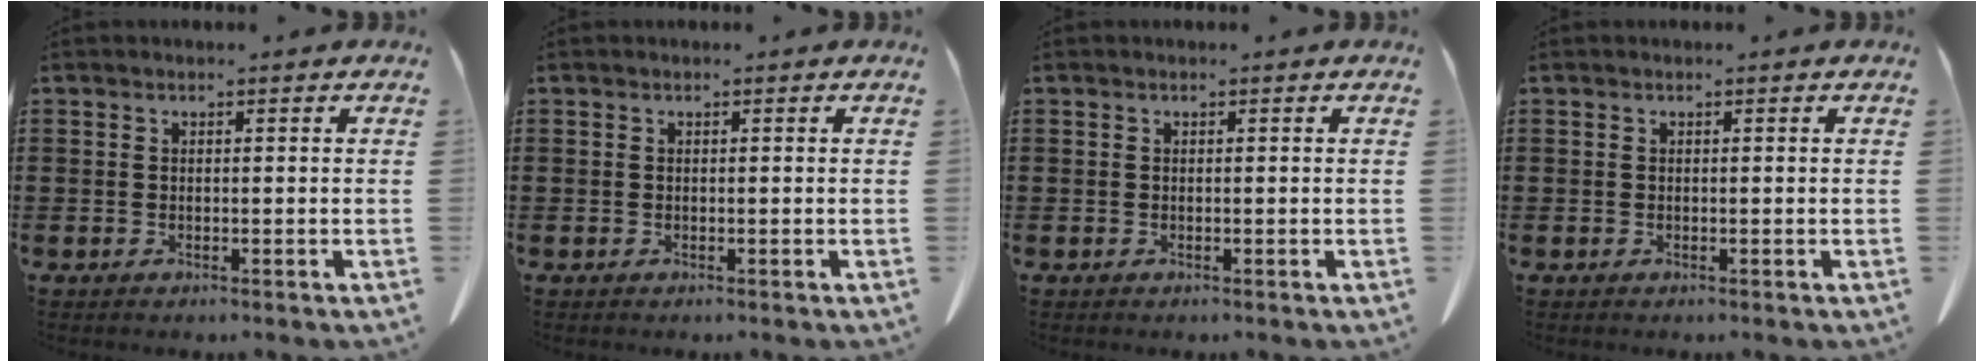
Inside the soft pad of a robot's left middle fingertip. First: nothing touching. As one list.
[{"total": 0.0}, {"total": 0.0}, {"total": 0.0}]